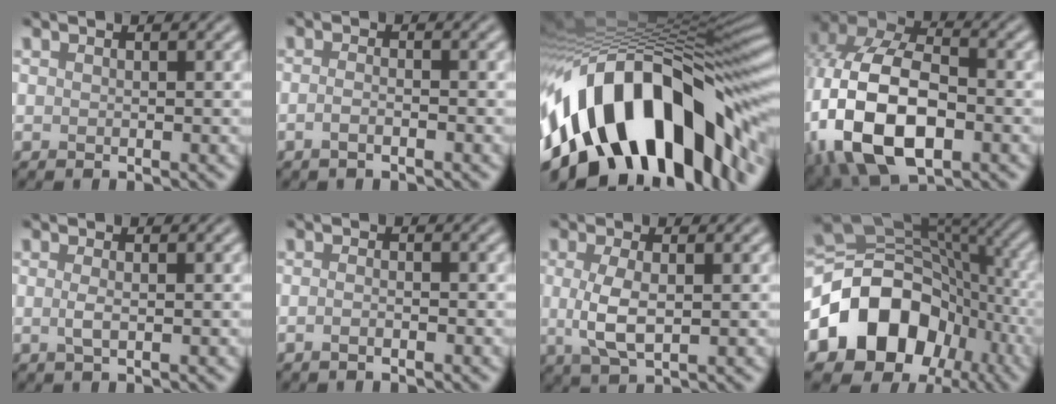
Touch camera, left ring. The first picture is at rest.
{"total": 1.4, "force": [-0.7, 0.4, 1.1], "torque": [-0.022, 0.000, -0.017]}
{"total": 18.9, "force": [-5.8, 9.6, 15.2], "torque": [-0.252, 0.005, -0.097]}
{"total": 13.9, "force": [-3.5, 8.6, 10.3], "torque": [-0.219, -0.018, -0.058]}
{"total": 1.3, "force": [0.0, 0.4, 1.2], "torque": [-0.024, -0.001, -0.002]}
{"total": 1.0, "force": [-0.6, 0.3, 0.8], "torque": [-0.015, -0.002, -0.011]}
{"total": 3.6, "force": [0.1, 1.4, 3.3], "torque": [-0.076, -0.003, 0.004]}
{"total": 13.2, "force": [-4.7, 10.4, 6.6], "torque": [-0.133, 0.000, -0.094]}